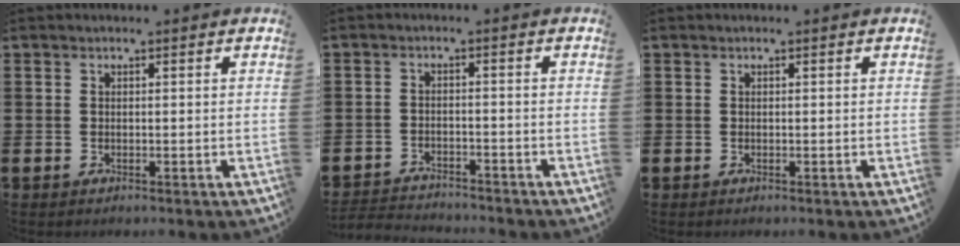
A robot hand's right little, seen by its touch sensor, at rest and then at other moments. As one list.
[{"total": 2.4, "force": [-2.4, 0.1, -0.2], "torque": [-0.002, 0.001, -0.053]}, {"total": 0.0}]